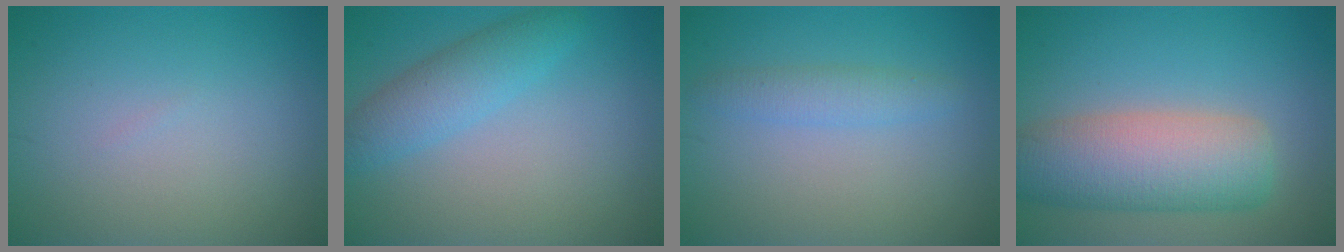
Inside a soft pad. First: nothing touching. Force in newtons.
{"total": 3.5, "press": 3.5, "slide": 0.2}
{"total": 1.9, "press": 1.9, "slide": 0.1}
{"total": 7.9, "press": 7.9, "slide": 0.3}